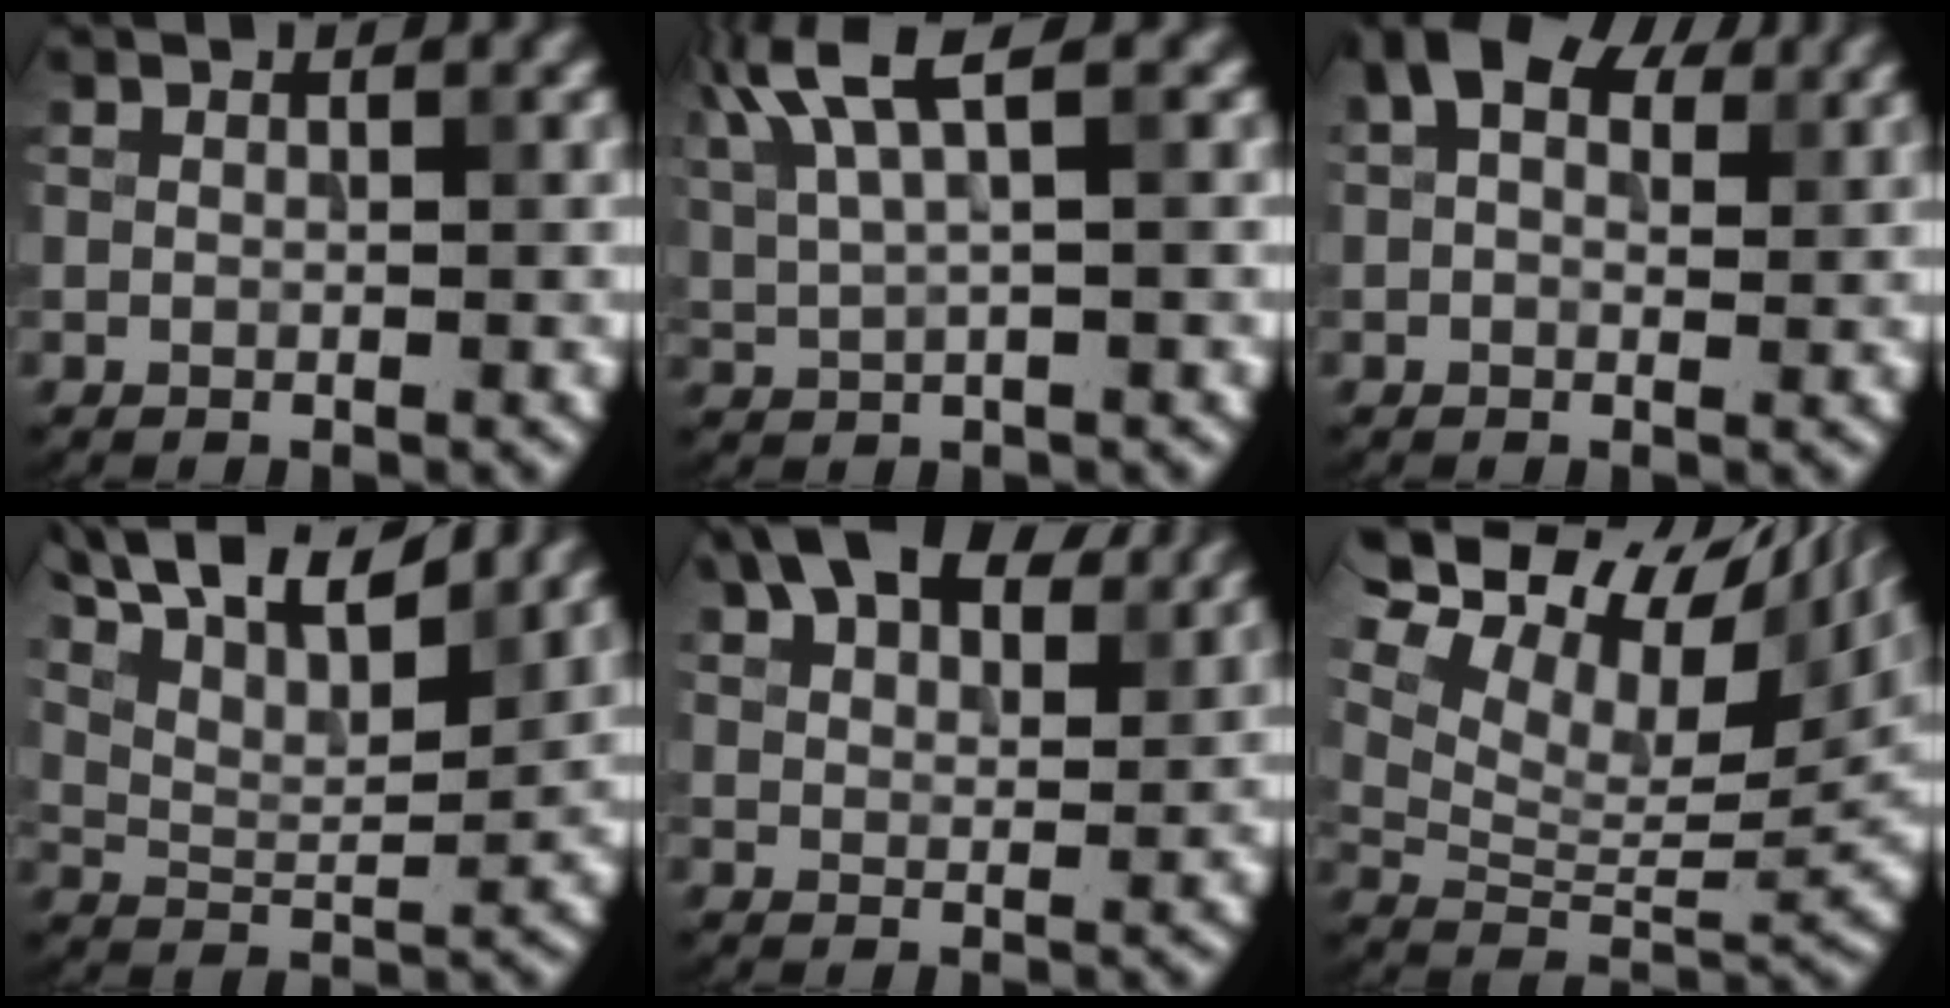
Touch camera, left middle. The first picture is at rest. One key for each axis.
{"total": 6.4, "fx": 3.6, "fy": 1.7, "fz": 5.0, "tx": -0.108, "ty": 0.018, "tz": 0.073}
{"total": 5.3, "fx": 2.3, "fy": 3.1, "fz": 3.6, "tx": -0.053, "ty": 0.009, "tz": 0.024}
{"total": 12.3, "fx": 9.4, "fy": 3.5, "fz": 7.1, "tx": -0.126, "ty": 0.019, "tz": 0.123}
{"total": 9.6, "fx": 6.7, "fy": 3.9, "fz": 5.6, "tx": -0.094, "ty": 0.022, "tz": 0.090}
{"total": 15.6, "fx": 8.8, "fy": 7.1, "fz": 10.7, "tx": -0.194, "ty": 0.050, "tz": 0.156}